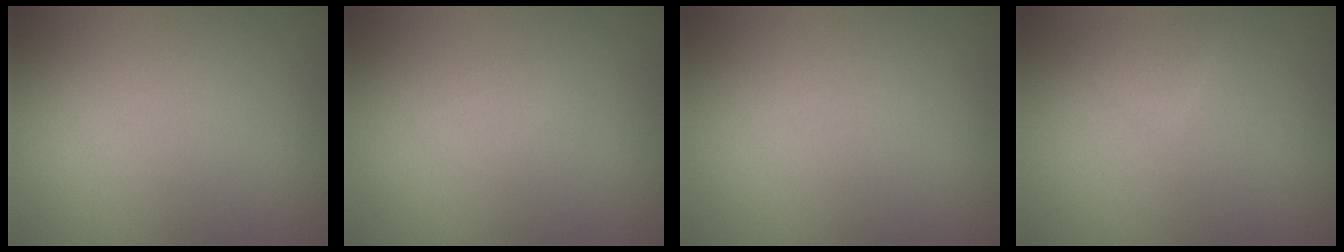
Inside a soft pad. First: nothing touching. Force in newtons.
{"total": 0.6, "press": 0.6, "slide": 0.0}
{"total": 0.0}
{"total": 1.2, "press": 1.2, "slide": 0.0}